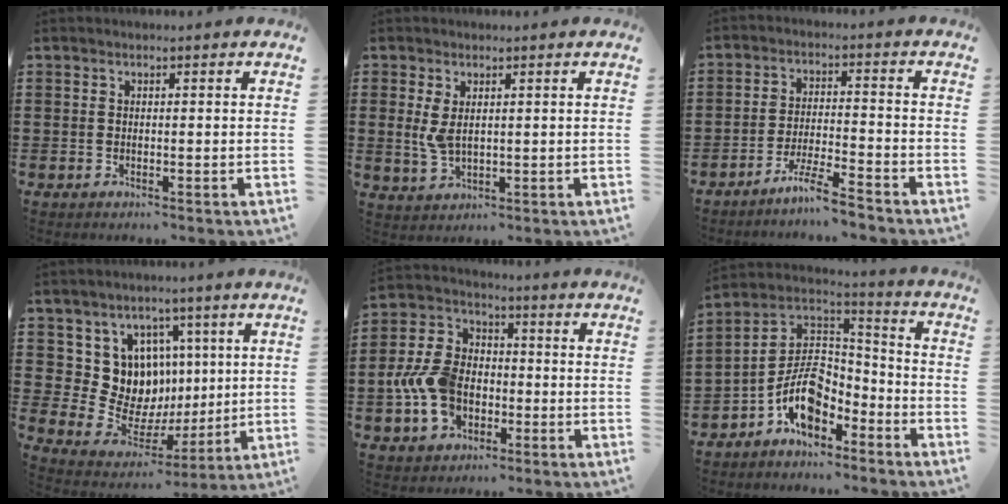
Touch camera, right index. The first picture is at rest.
{"total": 3.6, "force": [1.2, 1.9, 2.8], "torque": [-0.076, -0.003, 0.017]}
{"total": 5.6, "force": [-4.9, -0.2, 2.6], "torque": [-0.059, -0.011, -0.096]}
{"total": 10.7, "force": [2.8, 9.9, 3.0], "torque": [-0.078, -0.045, 0.061]}
{"total": 9.6, "force": [-2.3, 7.2, 6.0], "torque": [-0.167, 0.009, -0.049]}
{"total": 9.3, "force": [-4.9, 5.3, 5.8], "torque": [-0.137, 0.001, -0.100]}